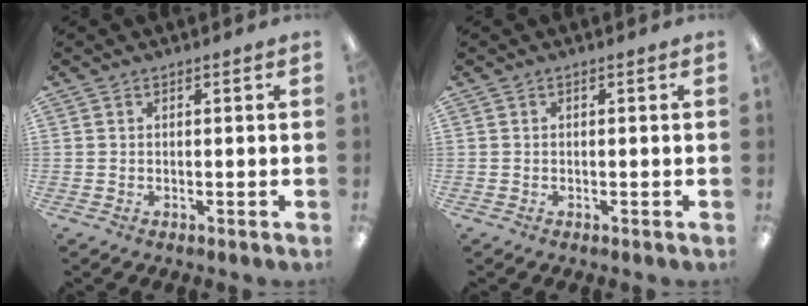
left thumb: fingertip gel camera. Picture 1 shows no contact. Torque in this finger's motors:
{"motor_torque": [0.00, 0.00, 0.04, -0.04, 0.00]}